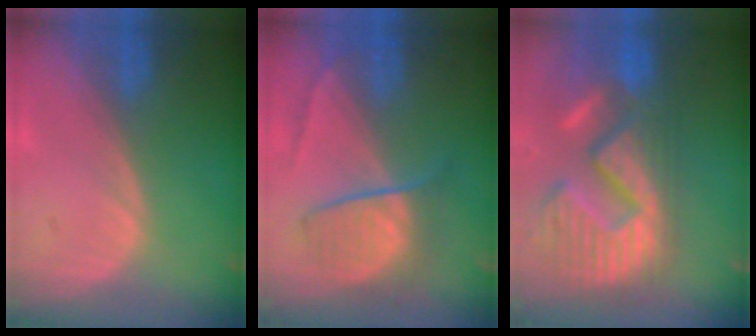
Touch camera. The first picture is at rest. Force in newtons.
{"total": 6.7, "press": 6.7, "slide": 0.6}
{"total": 15.3, "press": 12.7, "slide": 8.4}